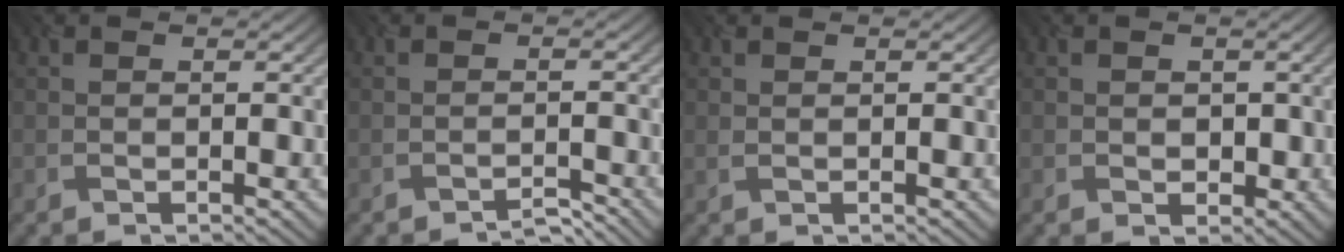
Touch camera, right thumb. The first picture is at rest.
{"total": 2.4, "force": [-2.4, 0.0, -0.1], "torque": [0.008, 0.008, -0.046]}
{"total": 0.6, "force": [0.5, 0.2, 0.3], "torque": [-0.001, -0.002, 0.007]}
{"total": 1.5, "force": [-0.3, 1.5, 0.1], "torque": [-0.001, -0.004, 0.004]}